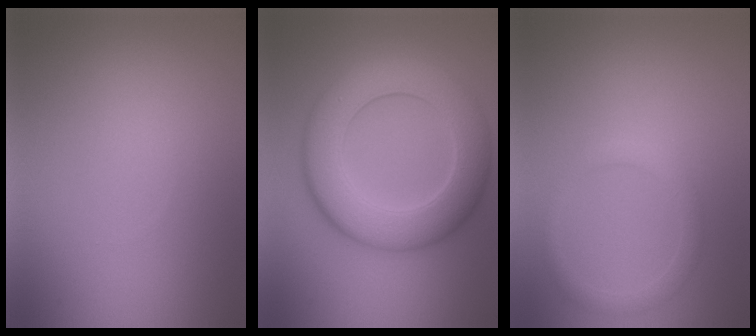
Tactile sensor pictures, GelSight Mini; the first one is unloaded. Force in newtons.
{"total": 9.4, "press": 9.4, "slide": 0.5}
{"total": 1.7, "press": 1.7, "slide": 0.1}